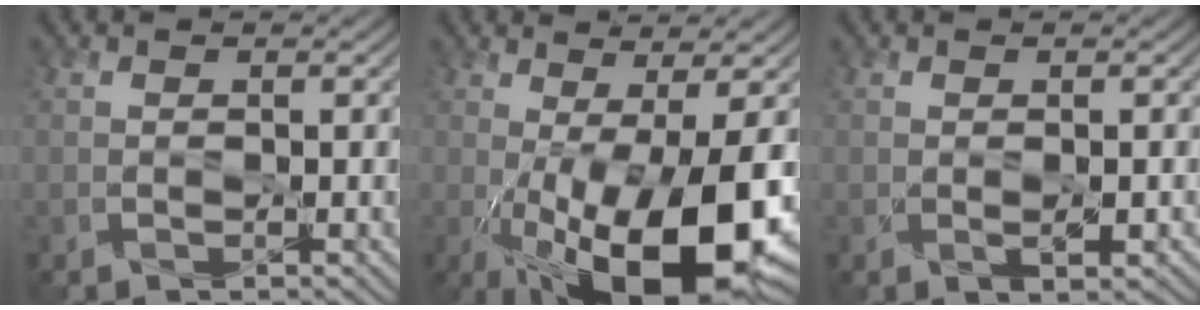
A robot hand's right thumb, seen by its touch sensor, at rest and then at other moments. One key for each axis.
{"total": 14.8, "fx": -3.8, "fy": 5.2, "fz": 13.4, "tx": -0.231, "ty": -0.021, "tz": -0.052}
{"total": 1.4, "fx": -0.2, "fy": 0.7, "fz": 1.2, "tx": -0.022, "ty": -0.007, "tz": 0.001}